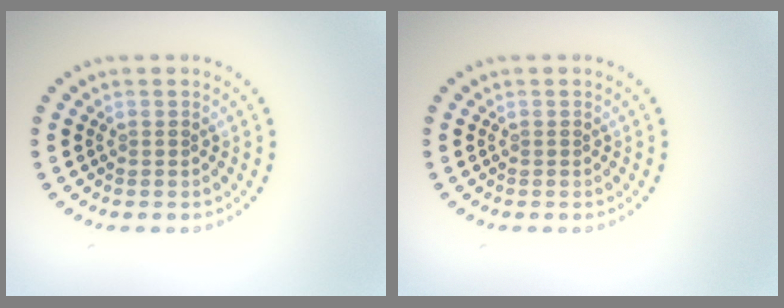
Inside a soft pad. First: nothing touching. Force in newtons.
{"total": 0.0}